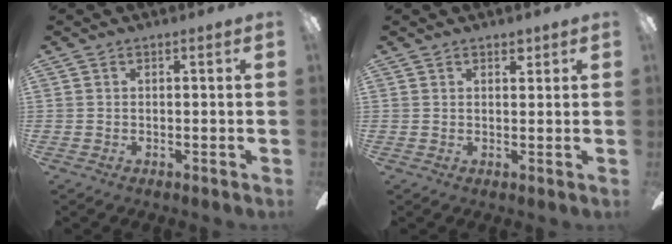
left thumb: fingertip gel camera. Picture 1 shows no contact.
{"total": 2.0, "force": [1.6, 0.9, 0.7], "torque": [0.002, -0.007, 0.026]}